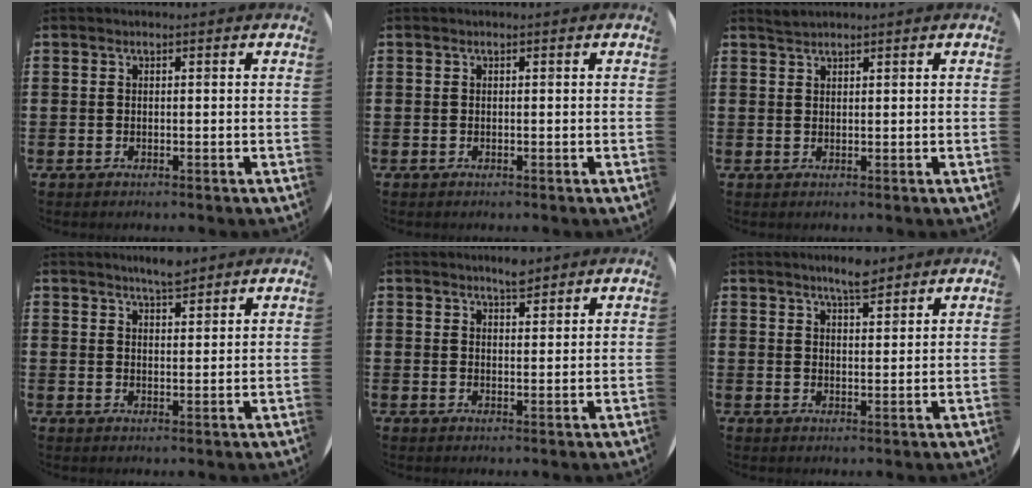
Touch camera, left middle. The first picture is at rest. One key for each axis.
{"total": 0.0}
{"total": 1.1, "fx": 1.1, "fy": 0.0, "fz": 0.0, "tx": -0.001, "ty": 0.001, "tz": 0.021}
{"total": 3.5, "fx": 3.4, "fy": 0.5, "fz": 0.8, "tx": -0.020, "ty": -0.006, "tz": 0.061}
{"total": 2.8, "fx": 2.7, "fy": 0.5, "fz": 0.8, "tx": -0.009, "ty": -0.005, "tz": 0.048}
{"total": 4.2, "fx": 3.8, "fy": 0.7, "fz": 1.6, "tx": -0.029, "ty": -0.010, "tz": 0.066}